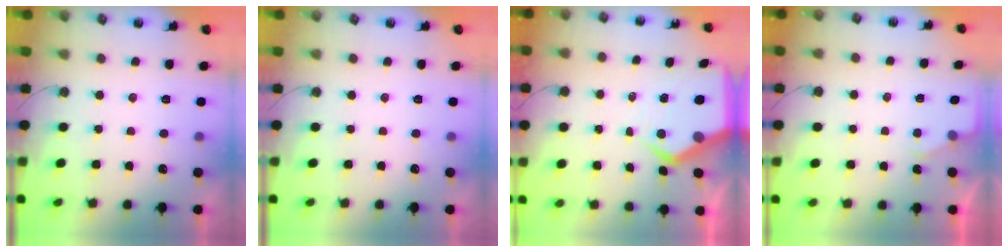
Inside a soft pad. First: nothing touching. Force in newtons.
{"total": 0.0}
{"total": 7.9, "press": 7.8, "slide": 0.8}
{"total": 2.8, "press": 2.7, "slide": 0.4}